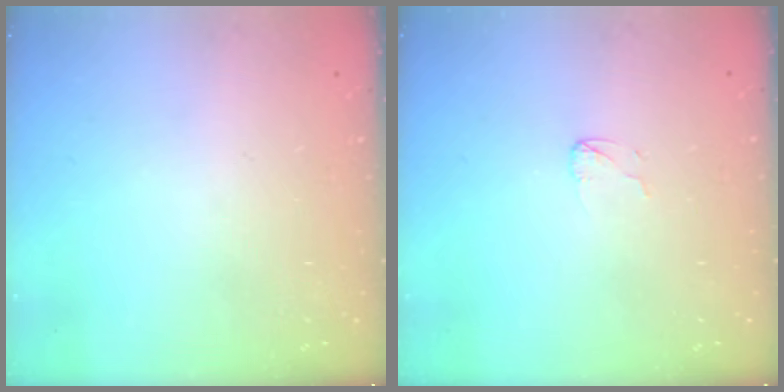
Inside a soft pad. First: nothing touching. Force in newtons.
{"total": 2.9, "press": 2.8, "slide": 0.3}